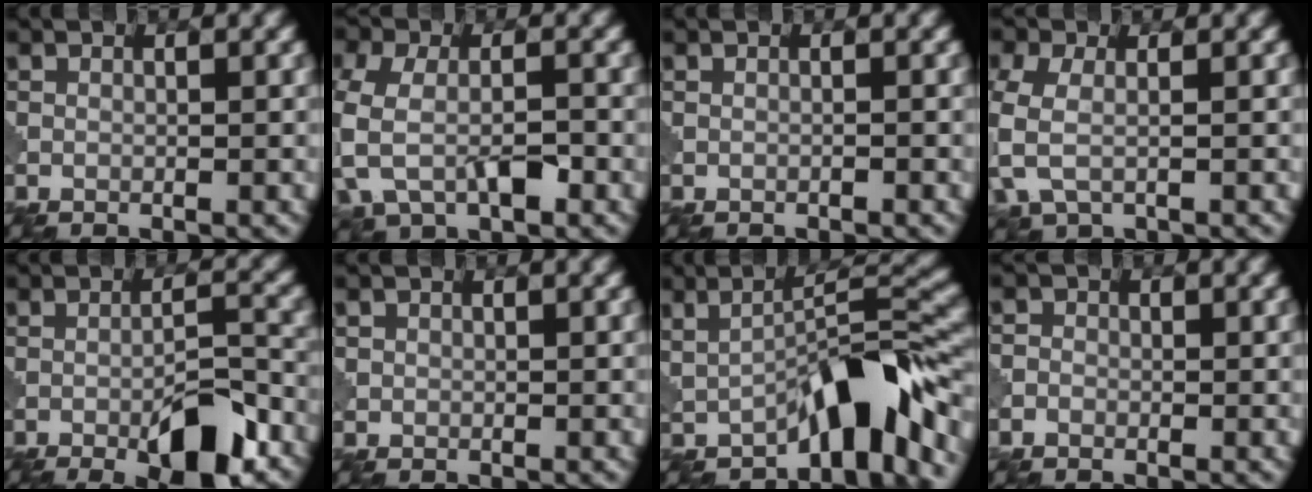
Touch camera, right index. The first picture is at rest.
{"total": 6.7, "force": [-2.2, 4.2, 4.8], "torque": [-0.120, -0.008, -0.045]}
{"total": 0.0}
{"total": 5.0, "force": [-0.9, 3.1, 3.8], "torque": [-0.106, -0.002, -0.025]}
{"total": 7.8, "force": [-4.2, 2.0, 6.2], "torque": [-0.094, 0.003, -0.061]}
{"total": 0.7, "force": [0.0, 0.7, 0.0], "torque": [0.009, -0.004, 0.000]}
{"total": 7.1, "force": [-3.0, 1.8, 6.1], "torque": [-0.082, 0.014, -0.049]}
{"total": 1.5, "force": [-0.4, 1.4, 0.5], "torque": [0.005, 0.007, -0.015]}